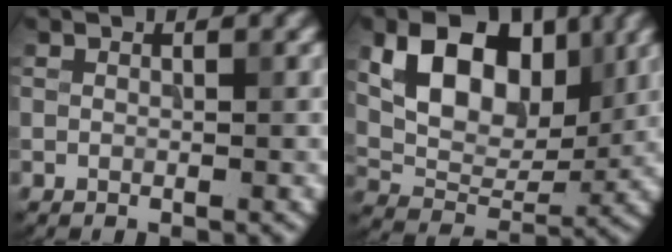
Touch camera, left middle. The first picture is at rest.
{"total": 9.2, "force": [3.4, 6.0, 6.1], "torque": [-0.104, -0.006, 0.058]}